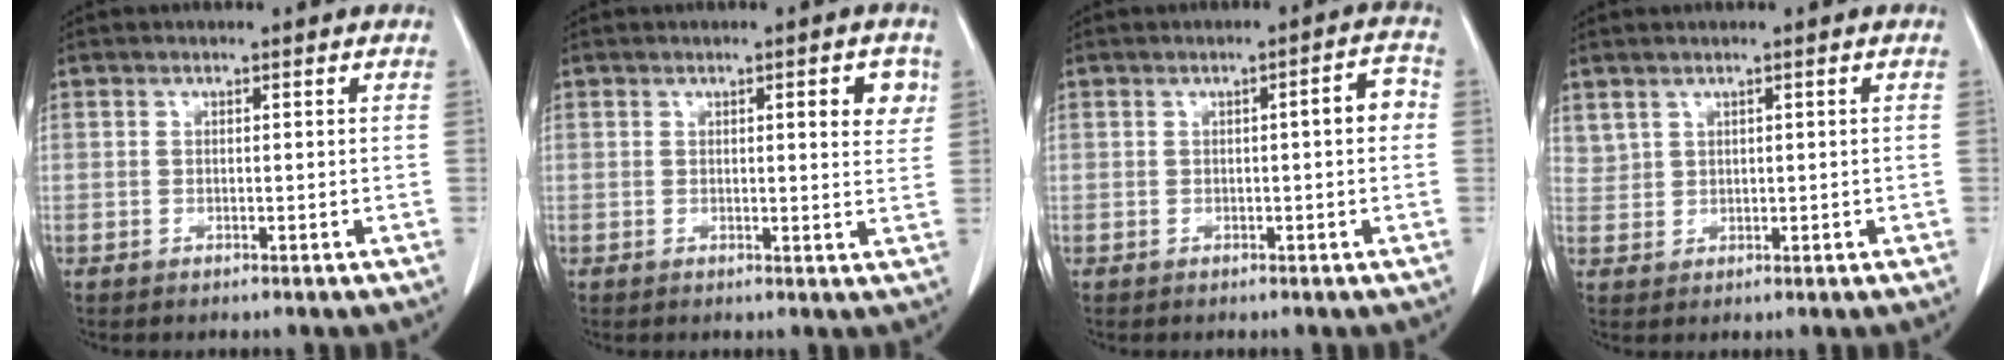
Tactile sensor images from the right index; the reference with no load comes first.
{"total": 4.1, "force": [1.6, 0.9, 3.7], "torque": [-0.041, -0.004, 0.017]}
{"total": 3.5, "force": [0.0, 0.6, 3.4], "torque": [-0.041, 0.011, -0.003]}
{"total": 2.3, "force": [1.7, 1.4, 0.6], "torque": [-0.012, 0.007, 0.043]}